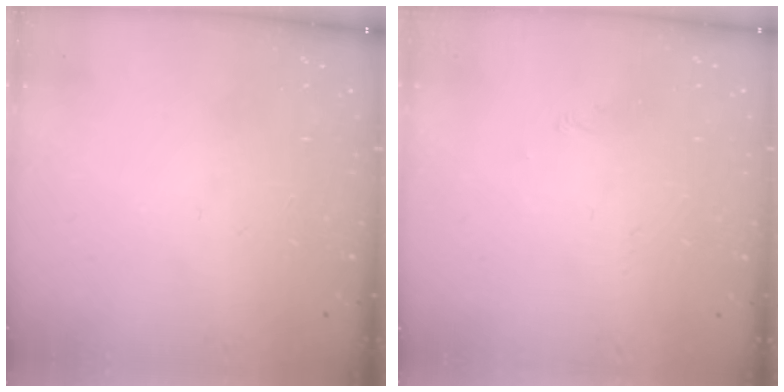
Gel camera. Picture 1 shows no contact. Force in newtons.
{"total": 1.7, "press": 1.6, "slide": 0.4}